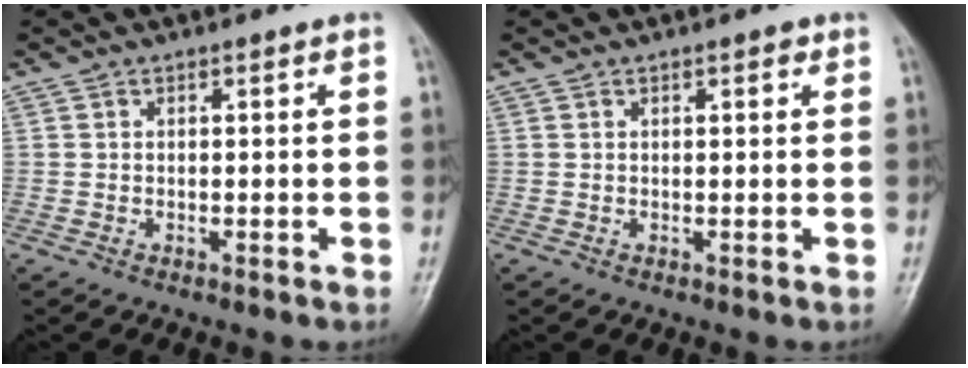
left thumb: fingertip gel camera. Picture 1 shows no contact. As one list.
[{"total": 1.2, "force": [0.7, 0.4, 0.9], "torque": [-0.009, 0.000, 0.006]}]